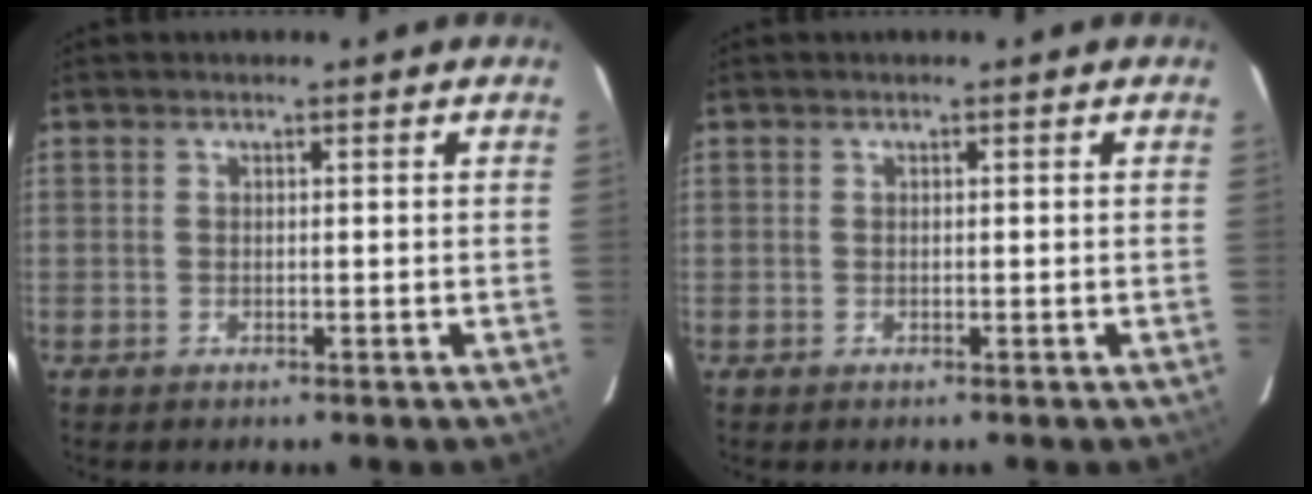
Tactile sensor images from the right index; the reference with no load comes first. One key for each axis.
{"total": 0.0}